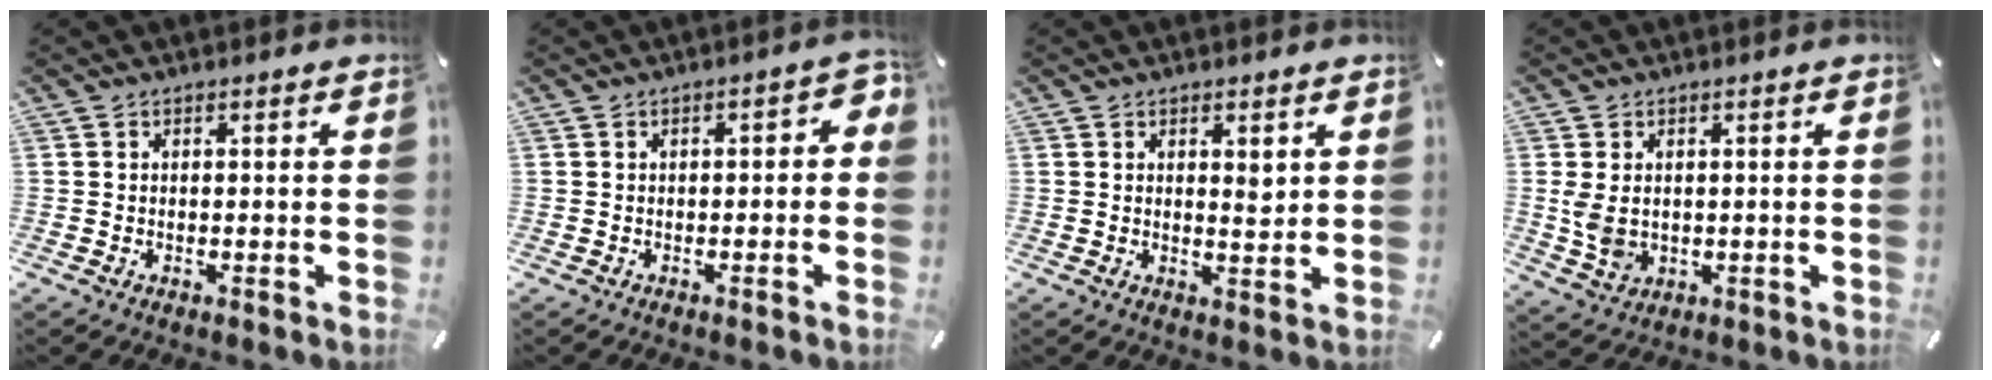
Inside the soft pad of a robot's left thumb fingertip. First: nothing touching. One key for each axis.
{"total": 2.9, "fx": -1.1, "fy": 1.6, "fz": 2.3, "tx": -0.031, "ty": 0.010, "tz": -0.023}
{"total": 2.8, "fx": 1.3, "fy": 1.3, "fz": 2.1, "tx": -0.022, "ty": -0.008, "tz": 0.017}
{"total": 5.2, "fx": 0.4, "fy": 4.0, "fz": 3.2, "tx": -0.065, "ty": -0.006, "tz": 0.003}